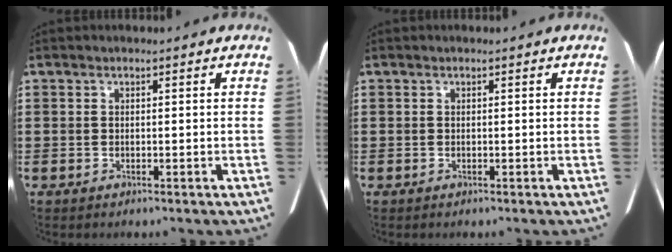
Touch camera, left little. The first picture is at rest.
{"total": 0.0}